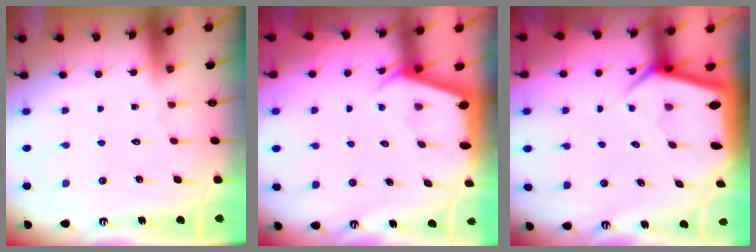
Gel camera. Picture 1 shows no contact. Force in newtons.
{"total": 2.5, "press": 2.5, "slide": 0.2}
{"total": 5.0, "press": 4.9, "slide": 0.5}